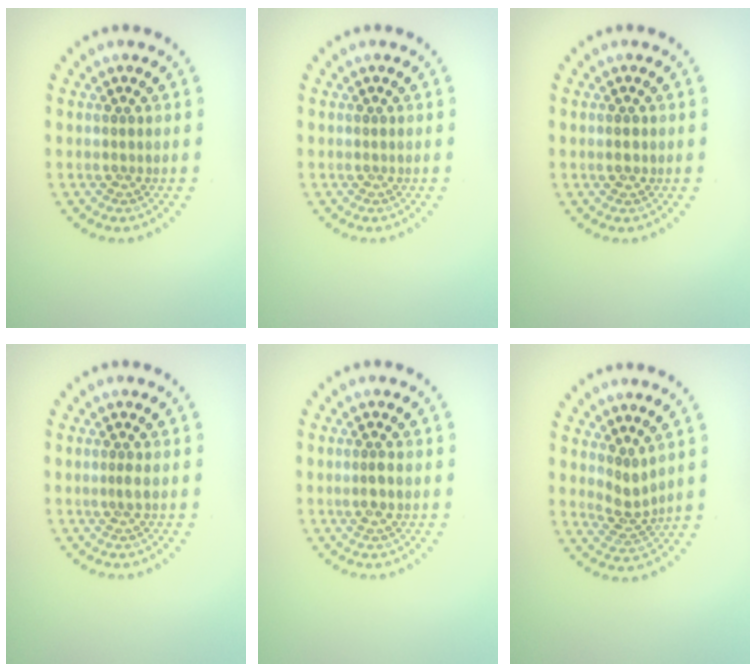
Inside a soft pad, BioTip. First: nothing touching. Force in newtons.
{"total": 0.0}
{"total": 1.1, "press": 1.1, "slide": 0.1}
{"total": 0.8, "press": 0.5, "slide": 0.7}
{"total": 1.4, "press": 1.2, "slide": 0.8}
{"total": 2.1, "press": 1.6, "slide": 1.5}